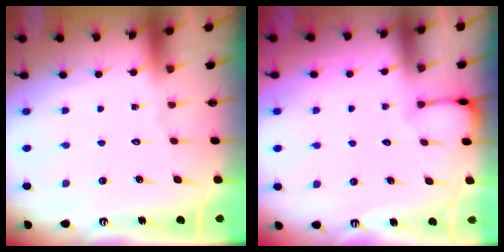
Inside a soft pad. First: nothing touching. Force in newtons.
{"total": 2.0, "press": 2.0, "slide": 0.3}